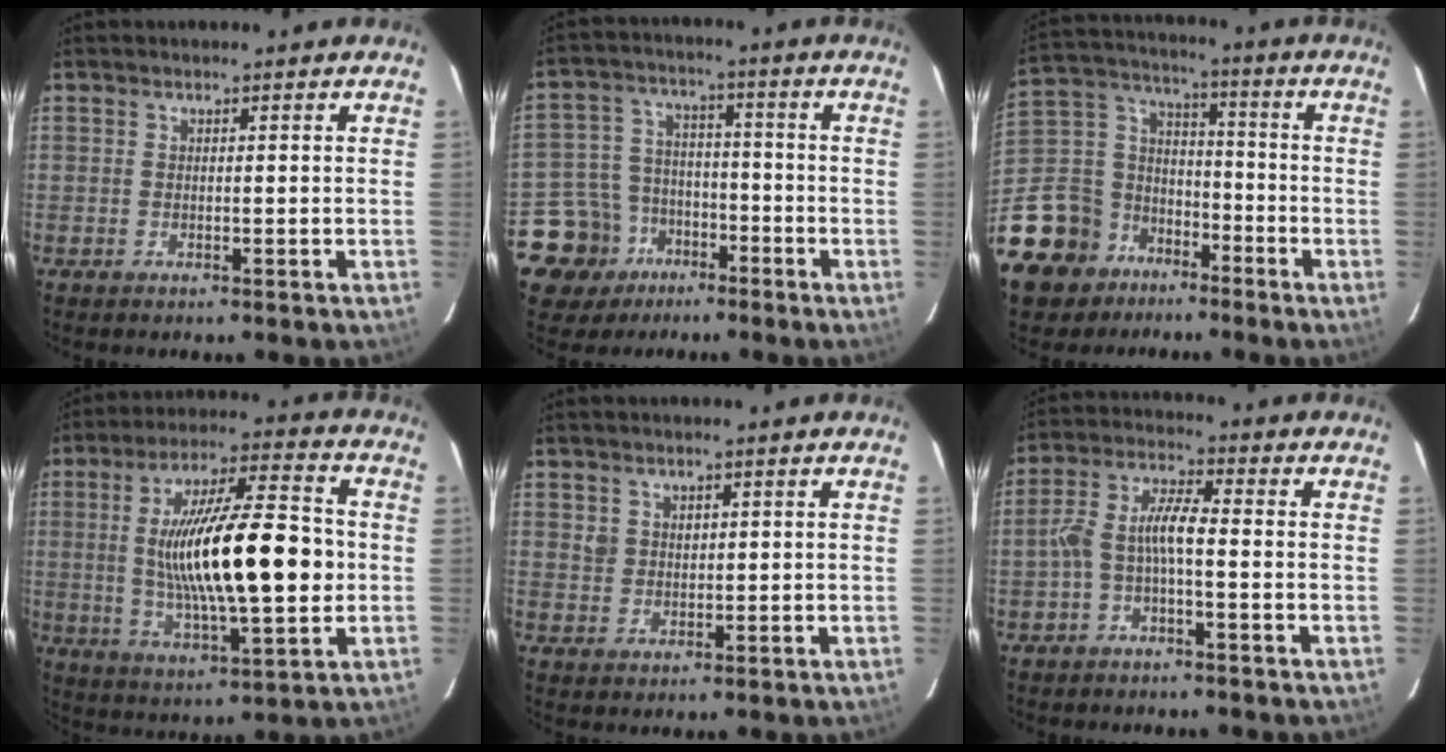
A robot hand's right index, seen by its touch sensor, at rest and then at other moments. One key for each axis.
{"total": 10.7, "fx": -5.9, "fy": 8.8, "fz": 1.5, "tx": -0.062, "ty": 0.032, "tz": -0.087}
{"total": 16.5, "fx": -11.5, "fy": 11.4, "fz": 3.2, "tx": -0.116, "ty": 0.050, "tz": -0.195}
{"total": 20.8, "fx": -0.2, "fy": 5.1, "fz": 20.1, "tx": -0.350, "ty": 0.006, "tz": 0.004}
{"total": 2.6, "fx": 1.3, "fy": 2.2, "fz": 0.6, "tx": -0.003, "ty": 0.007, "tz": 0.025}
{"total": 5.8, "fx": -1.9, "fy": 1.5, "fz": 5.3, "tx": -0.119, "ty": 0.018, "tz": -0.036}